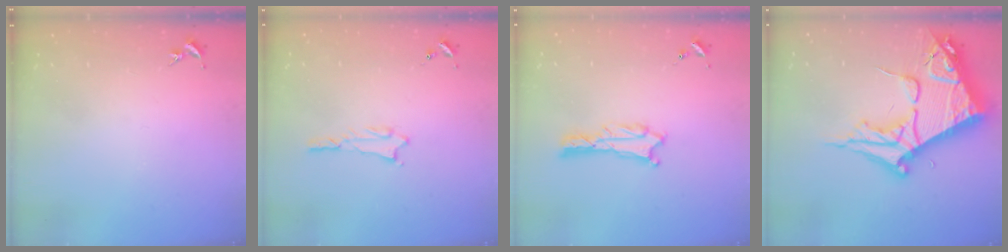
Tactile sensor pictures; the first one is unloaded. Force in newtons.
{"total": 0.9, "press": 0.9, "slide": 0.2}
{"total": 1.3, "press": 1.2, "slide": 0.1}
{"total": 14.3, "press": 14.2, "slide": 1.4}